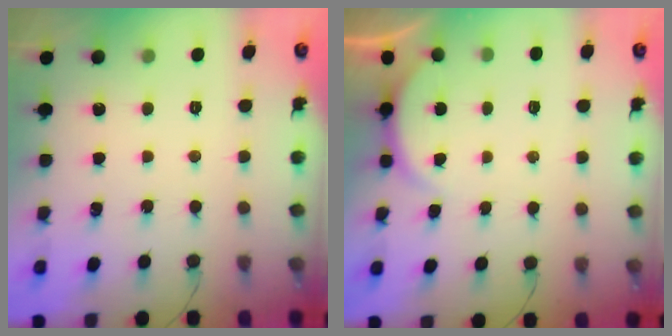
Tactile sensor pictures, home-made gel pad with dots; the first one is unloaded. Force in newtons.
{"total": 2.2, "press": 2.1, "slide": 0.5}